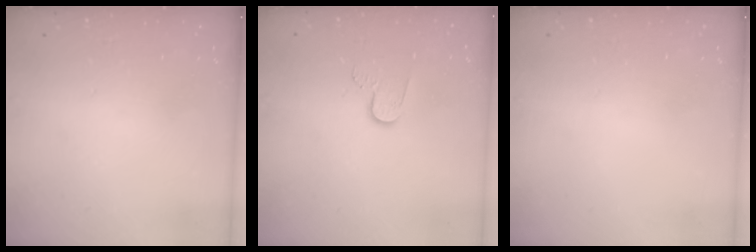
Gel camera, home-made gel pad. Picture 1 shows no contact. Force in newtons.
{"total": 7.0, "press": 7.0, "slide": 0.5}
{"total": 0.0}